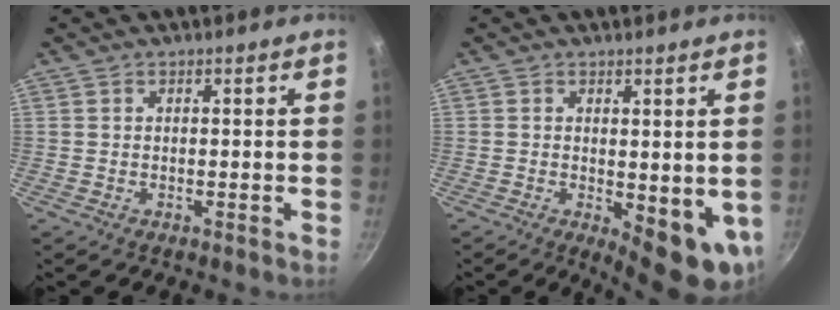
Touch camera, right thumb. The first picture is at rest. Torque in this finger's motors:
{"motor_torque": [-0.46, 0.96, 0.09, -0.06, 0.23]}